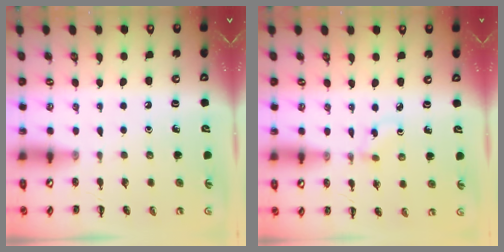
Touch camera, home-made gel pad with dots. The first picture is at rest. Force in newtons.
{"total": 1.3, "press": 1.1, "slide": 0.7}